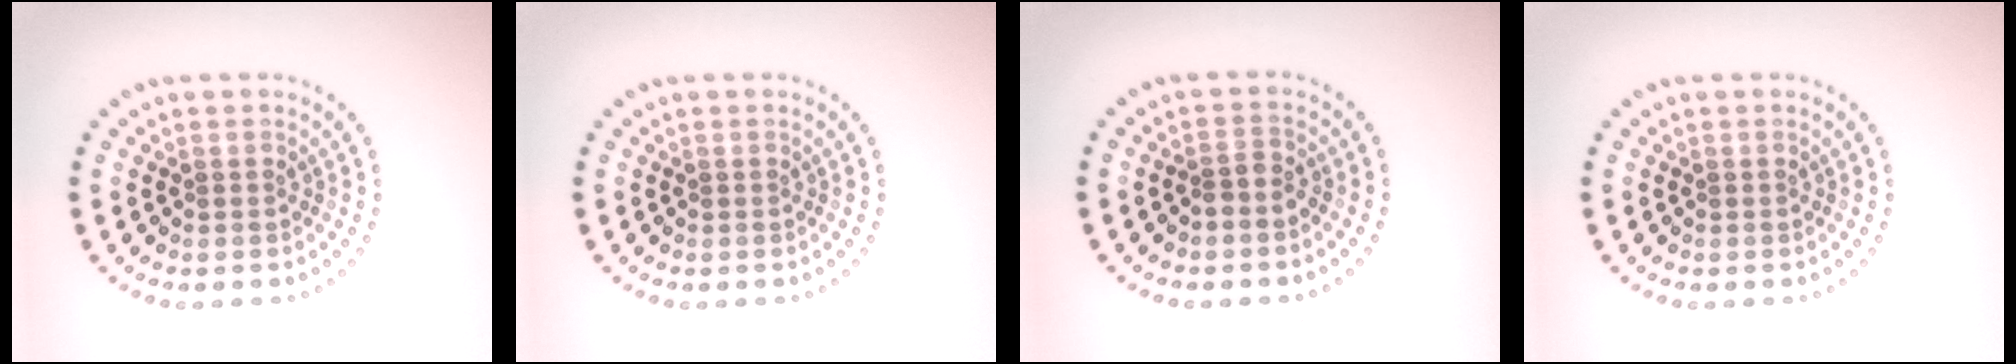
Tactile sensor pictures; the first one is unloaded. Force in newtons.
{"total": 0.0}
{"total": 1.5, "press": 1.1, "slide": 0.9}
{"total": 0.0}